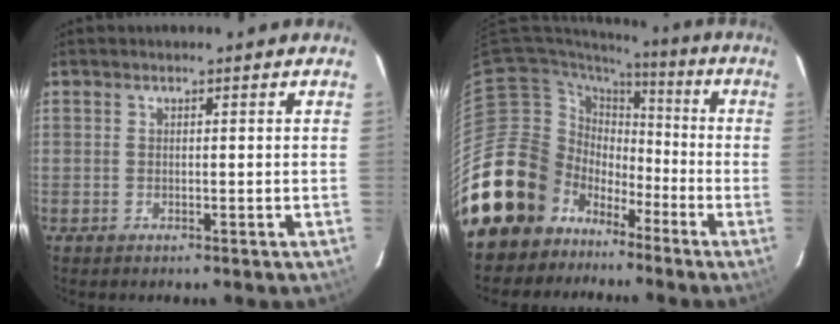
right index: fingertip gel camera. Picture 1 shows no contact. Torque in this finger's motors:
{"motor_torque": [0.07, -0.20, -0.22, -0.21]}